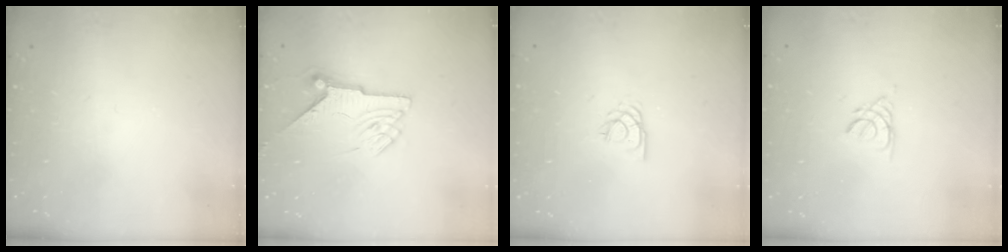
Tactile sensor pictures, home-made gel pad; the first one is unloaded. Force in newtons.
{"total": 7.3, "press": 7.3, "slide": 0.7}
{"total": 2.2, "press": 2.2, "slide": 0.4}
{"total": 2.1, "press": 2.0, "slide": 0.4}